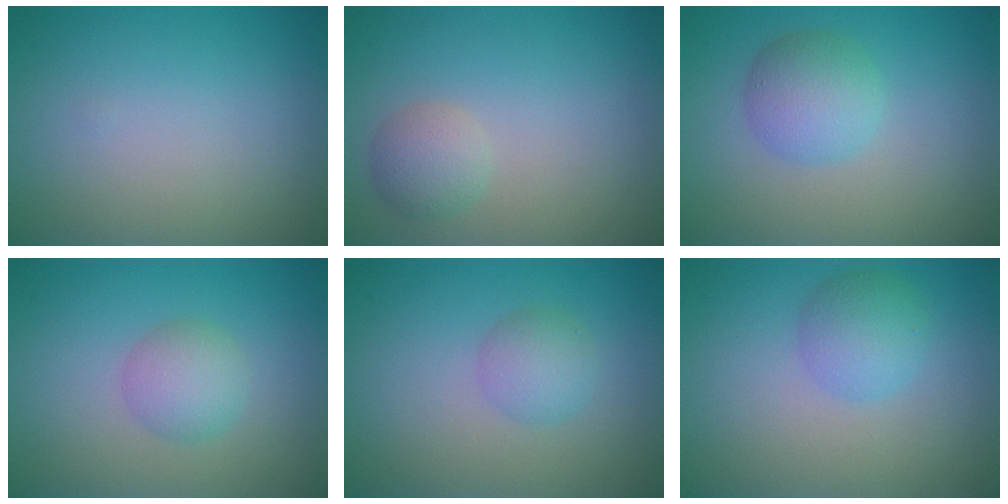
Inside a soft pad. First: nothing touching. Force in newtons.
{"total": 2.1, "press": 2.1, "slide": 0.1}
{"total": 3.5, "press": 3.5, "slide": 0.1}
{"total": 2.6, "press": 2.6, "slide": 0.1}
{"total": 2.2, "press": 2.2, "slide": 0.1}
{"total": 3.0, "press": 2.9, "slide": 0.2}